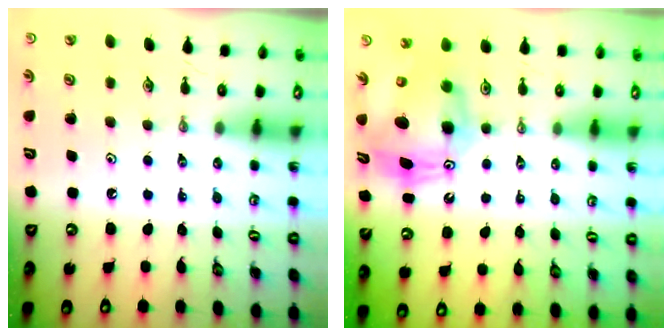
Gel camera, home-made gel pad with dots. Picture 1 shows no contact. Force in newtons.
{"total": 10.2, "press": 10.0, "slide": 2.0}